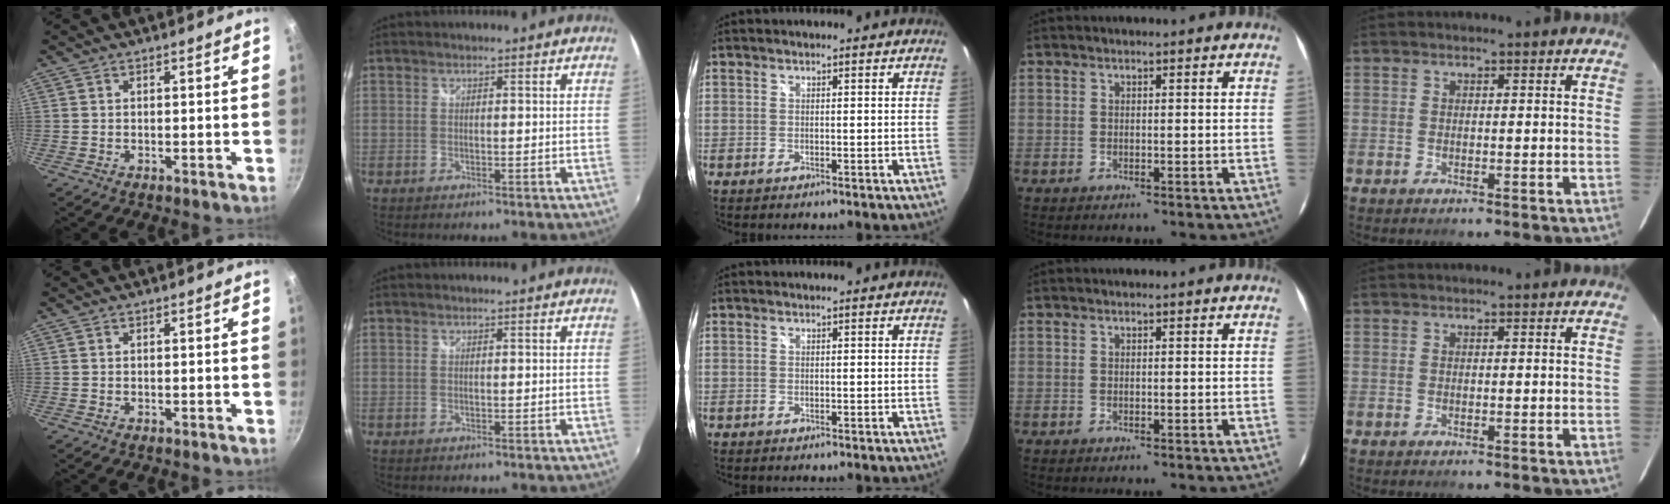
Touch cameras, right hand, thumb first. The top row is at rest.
{}